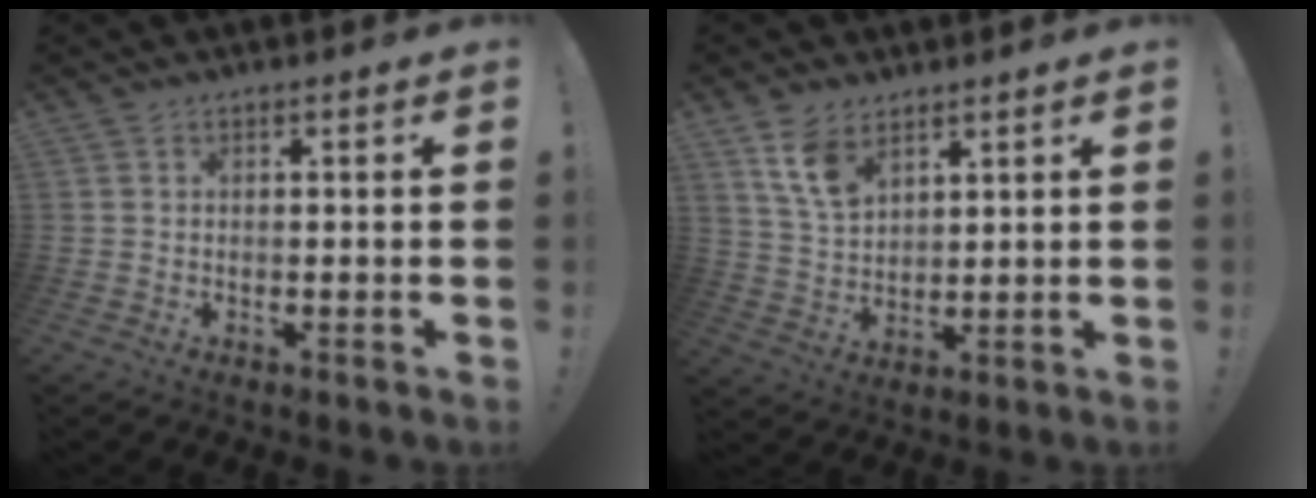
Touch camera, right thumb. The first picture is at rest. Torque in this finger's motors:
{"motor_torque": [-0.29, 0.42, 0.43, 0.60, 0.21]}